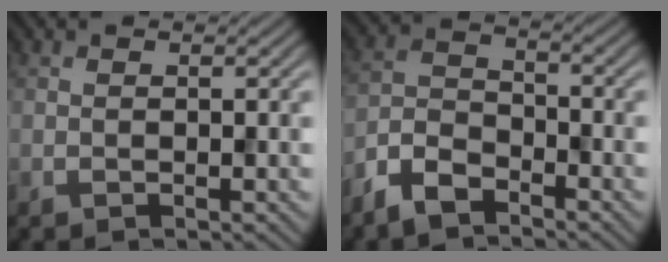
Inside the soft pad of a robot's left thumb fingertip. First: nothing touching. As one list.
[{"total": 5.9, "force": [-4.5, 2.5, 2.9], "torque": [-0.060, -0.003, -0.107]}]